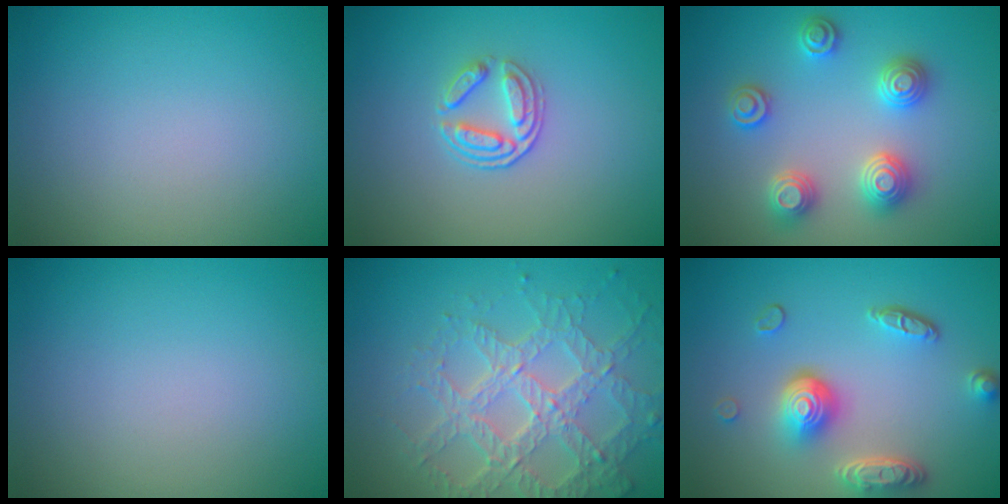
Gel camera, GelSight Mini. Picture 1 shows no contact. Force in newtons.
{"total": 2.4, "press": 1.9, "slide": 1.5}
{"total": 3.5, "press": 3.5, "slide": 0.6}
{"total": 0.0}
{"total": 7.0, "press": 5.1, "slide": 4.8}
{"total": 5.2, "press": 3.8, "slide": 3.5}